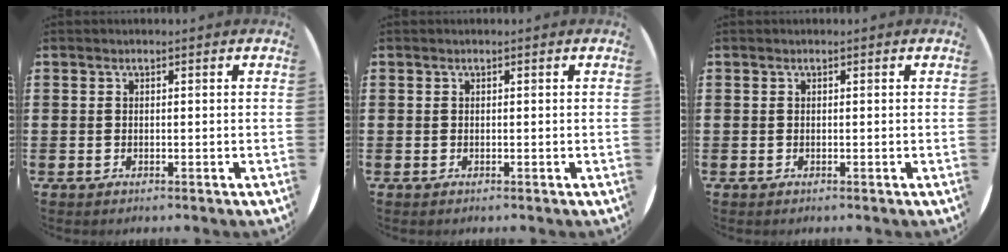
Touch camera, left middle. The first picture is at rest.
{"total": 0.0}
{"total": 0.0}